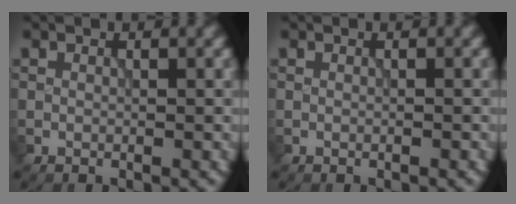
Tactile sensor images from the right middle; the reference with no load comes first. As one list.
[{"total": 0.0}]